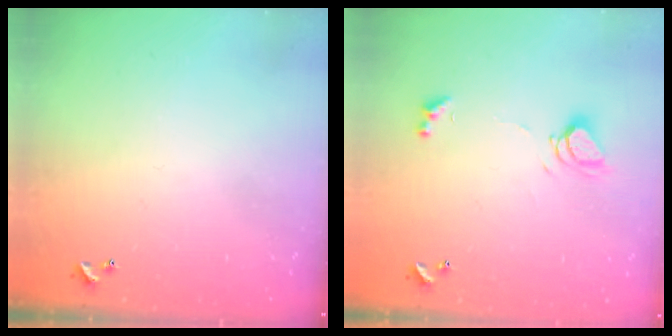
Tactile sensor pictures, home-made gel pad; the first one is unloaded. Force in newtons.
{"total": 5.5, "press": 5.4, "slide": 0.8}